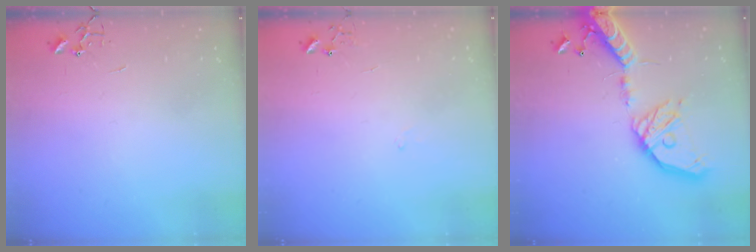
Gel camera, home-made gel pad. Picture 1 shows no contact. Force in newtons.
{"total": 5.8, "press": 5.8, "slide": 0.7}
{"total": 20.9, "press": 20.5, "slide": 3.9}